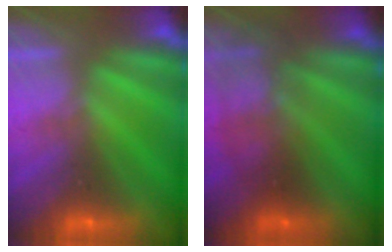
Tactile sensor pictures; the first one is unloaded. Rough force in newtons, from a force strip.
{"total": 2.1}